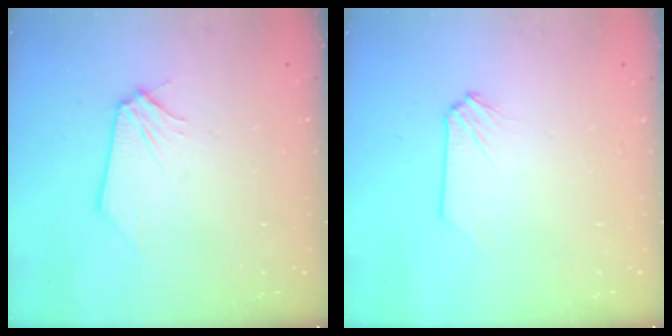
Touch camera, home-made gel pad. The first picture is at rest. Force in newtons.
{"total": 0.0}